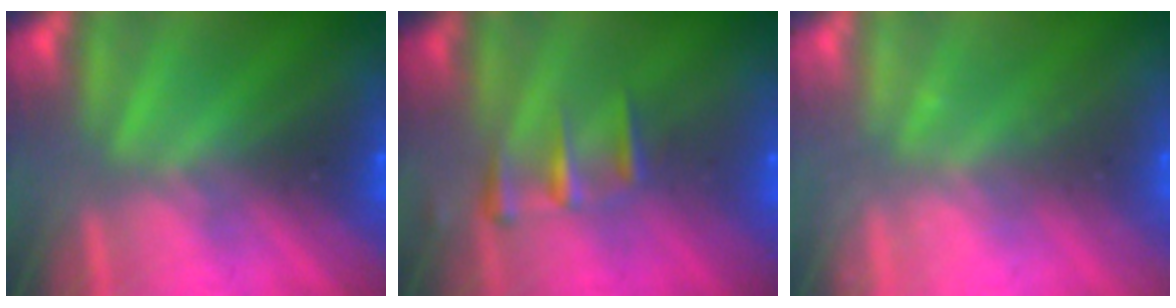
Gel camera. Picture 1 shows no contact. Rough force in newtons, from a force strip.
{"total": 2.4}
{"total": 2.2}